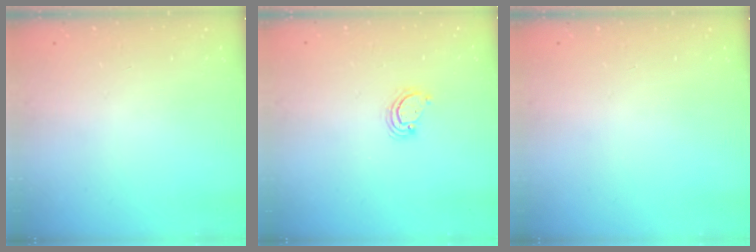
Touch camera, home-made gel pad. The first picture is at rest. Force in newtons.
{"total": 2.6, "press": 2.6, "slide": 0.3}
{"total": 0.0}